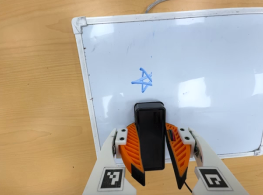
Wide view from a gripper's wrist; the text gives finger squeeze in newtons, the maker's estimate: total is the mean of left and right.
{"total": 10.3, "left": 9.4, "right": 11.2}